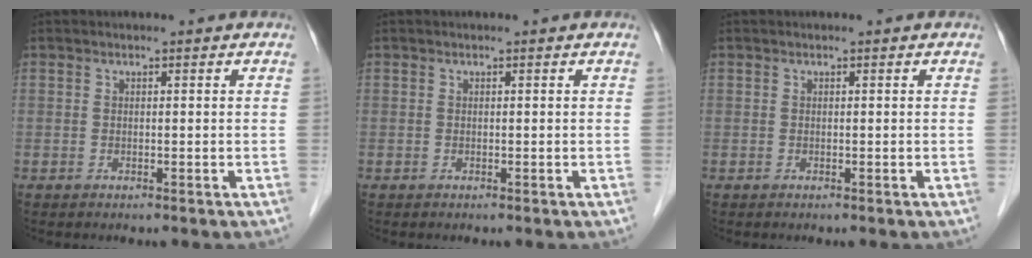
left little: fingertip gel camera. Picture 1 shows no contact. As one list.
[{"total": 0.0}, {"total": 0.0}]